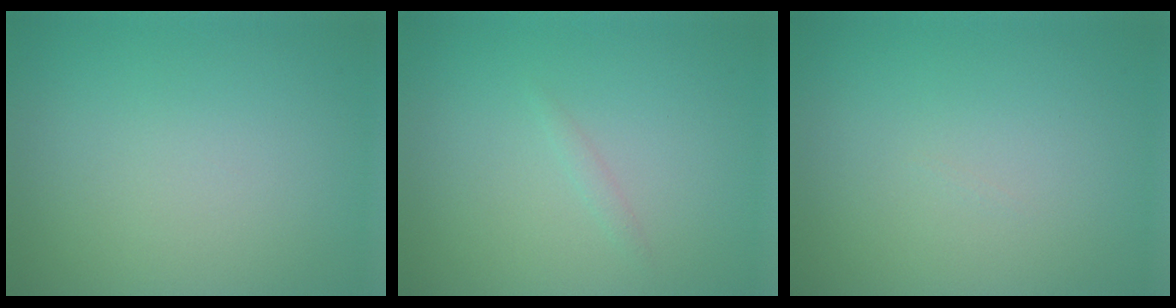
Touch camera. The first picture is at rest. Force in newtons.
{"total": 0.6, "press": 0.6, "slide": 0.0}
{"total": 0.0}